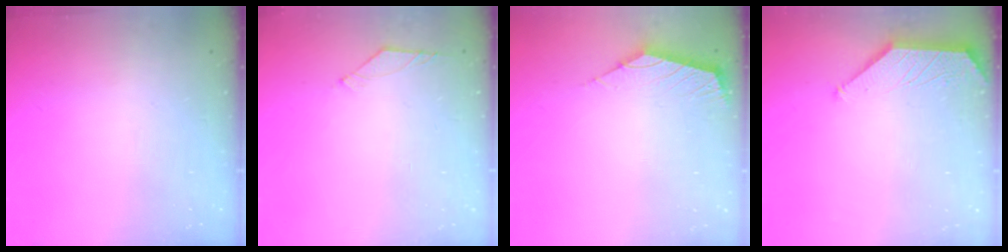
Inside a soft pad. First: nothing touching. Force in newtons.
{"total": 3.8, "press": 3.7, "slide": 0.8}
{"total": 2.6, "press": 2.5, "slide": 0.6}
{"total": 0.8, "press": 0.8, "slide": 0.2}